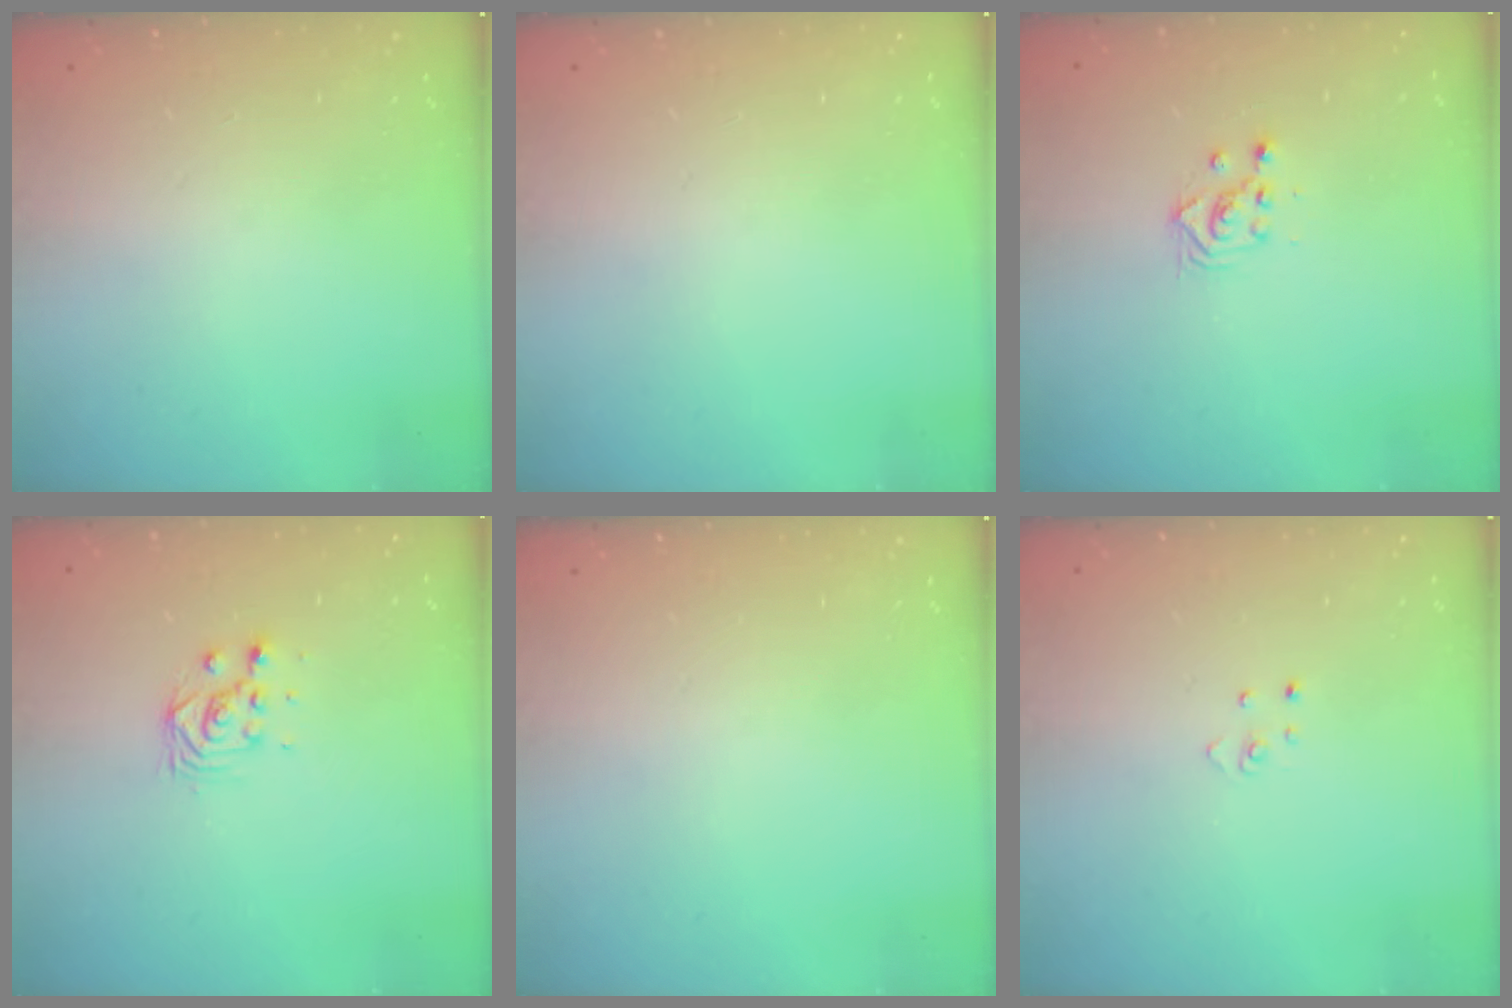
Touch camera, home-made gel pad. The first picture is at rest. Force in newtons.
{"total": 0.0}
{"total": 2.3, "press": 2.3, "slide": 0.1}
{"total": 3.8, "press": 3.7, "slide": 0.6}
{"total": 0.0}
{"total": 2.7, "press": 2.7, "slide": 0.3}